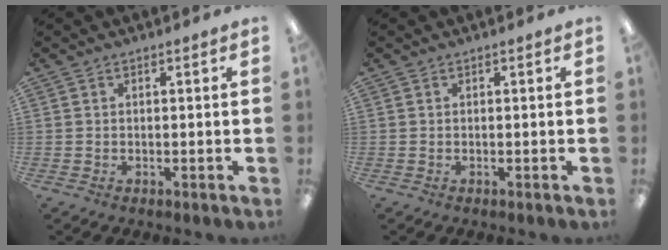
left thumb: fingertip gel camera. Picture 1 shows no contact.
{"total": 0.0}